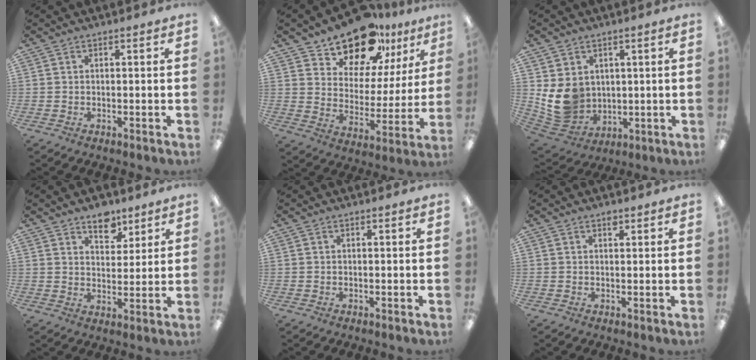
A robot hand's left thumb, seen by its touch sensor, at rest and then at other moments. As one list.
[{"total": 16.4, "force": [13.9, 7.4, 4.8], "torque": [-0.088, -0.107, 0.253]}, {"total": 10.7, "force": [1.9, 9.5, 4.4], "torque": [-0.116, -0.017, 0.043]}, {"total": 7.5, "force": [5.7, 4.2, 2.5], "torque": [-0.012, -0.036, 0.097]}, {"total": 0.0}, {"total": 1.6, "force": [1.2, 0.9, 0.6], "torque": [0.004, -0.007, 0.019]}]